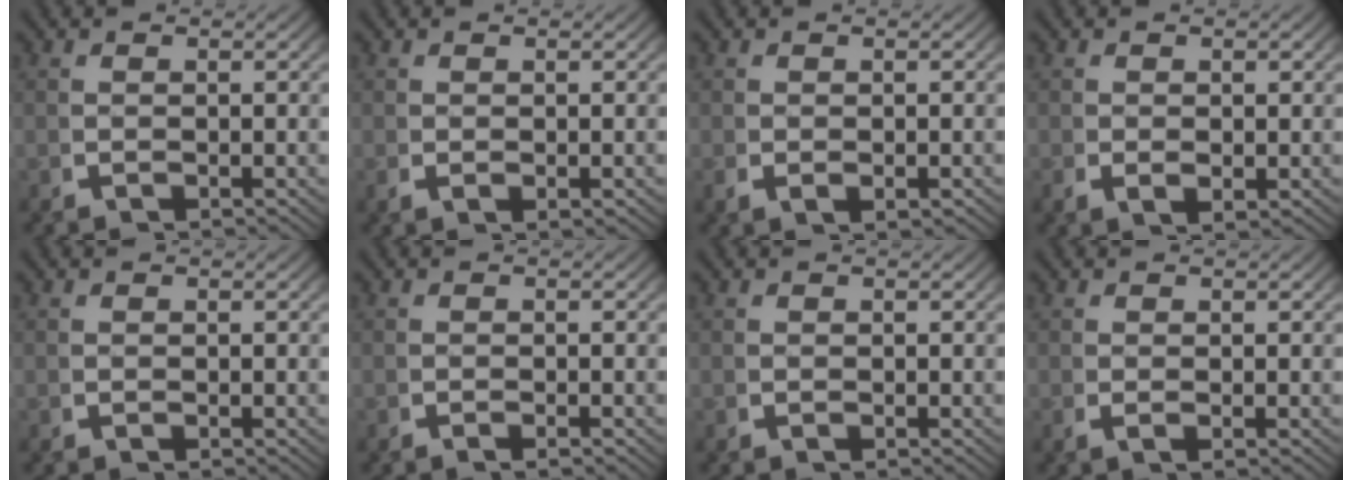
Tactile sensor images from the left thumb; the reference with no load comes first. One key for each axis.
{"total": 0.9, "fx": 0.2, "fy": 0.4, "fz": 0.7, "tx": -0.021, "ty": -0.005, "tz": 0.009}
{"total": 1.3, "fx": -0.1, "fy": 0.9, "fz": 1.0, "tx": -0.027, "ty": -0.008, "tz": 0.005}
{"total": 1.5, "fx": 0.1, "fy": 1.0, "fz": 1.1, "tx": -0.028, "ty": -0.012, "tz": 0.011}
{"total": 0.0}
{"total": 0.6, "fx": -0.4, "fy": -0.1, "fz": 0.4, "tx": -0.006, "ty": 0.003, "tz": -0.011}
{"total": 0.0}
{"total": 0.7, "fx": 0.2, "fy": 0.1, "fz": 0.6, "tx": -0.022, "ty": -0.004, "tz": 0.006}